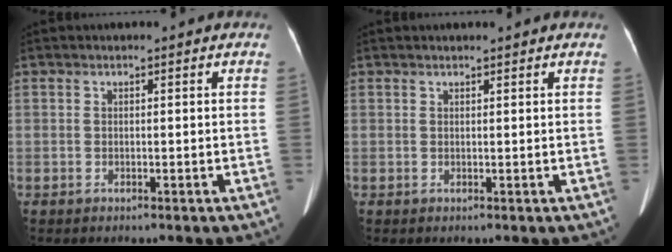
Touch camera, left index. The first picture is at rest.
{"total": 1.9, "force": [1.7, 0.1, 0.8], "torque": [-0.012, 0.015, 0.025]}